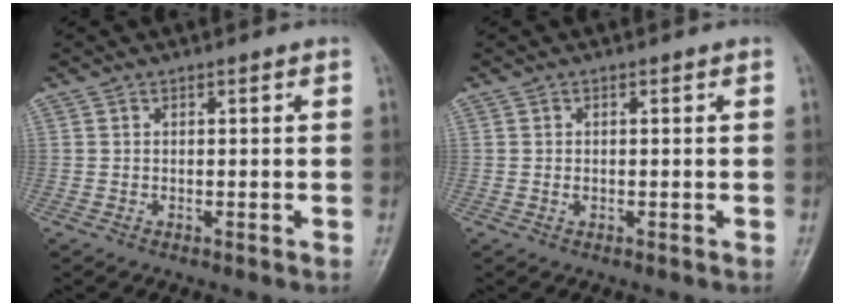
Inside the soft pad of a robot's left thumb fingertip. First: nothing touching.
{"total": 0.7, "force": [-0.1, 0.5, 0.5], "torque": [-0.007, 0.000, -0.001]}